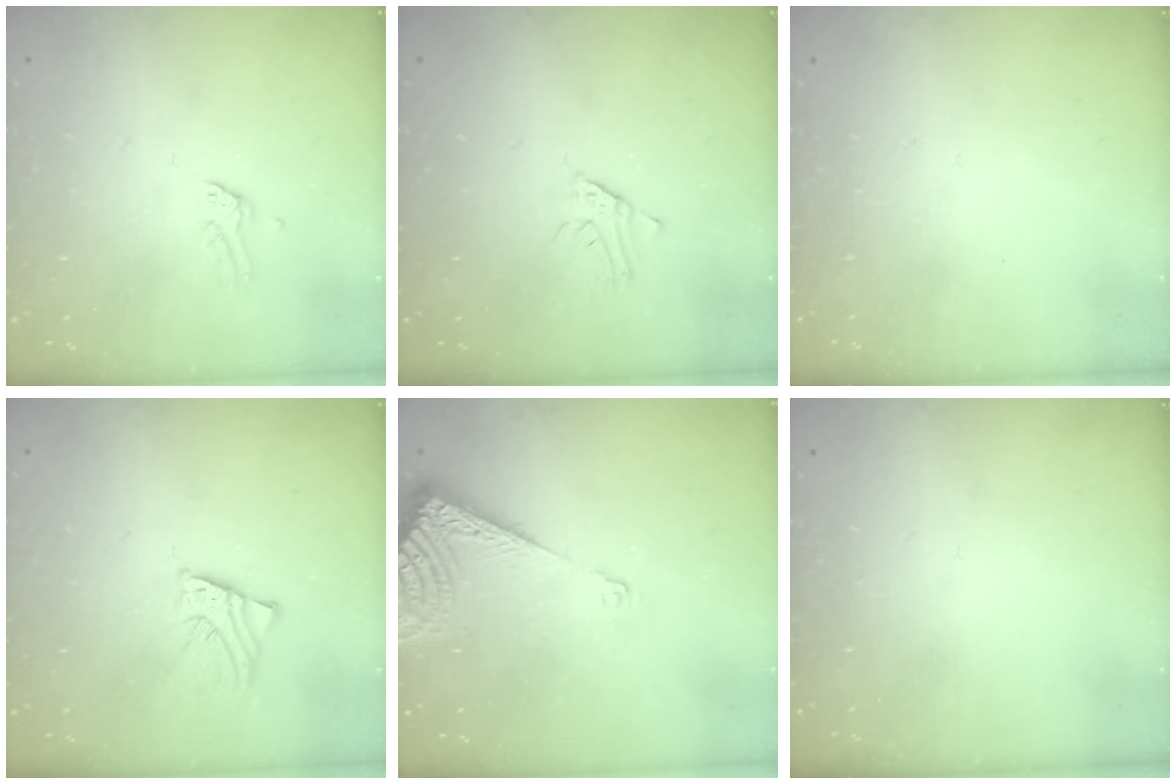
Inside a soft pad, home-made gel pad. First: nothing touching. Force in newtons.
{"total": 2.9, "press": 2.9, "slide": 0.2}
{"total": 0.0}
{"total": 2.2, "press": 2.2, "slide": 0.1}
{"total": 8.8, "press": 8.7, "slide": 1.6}
{"total": 0.0}